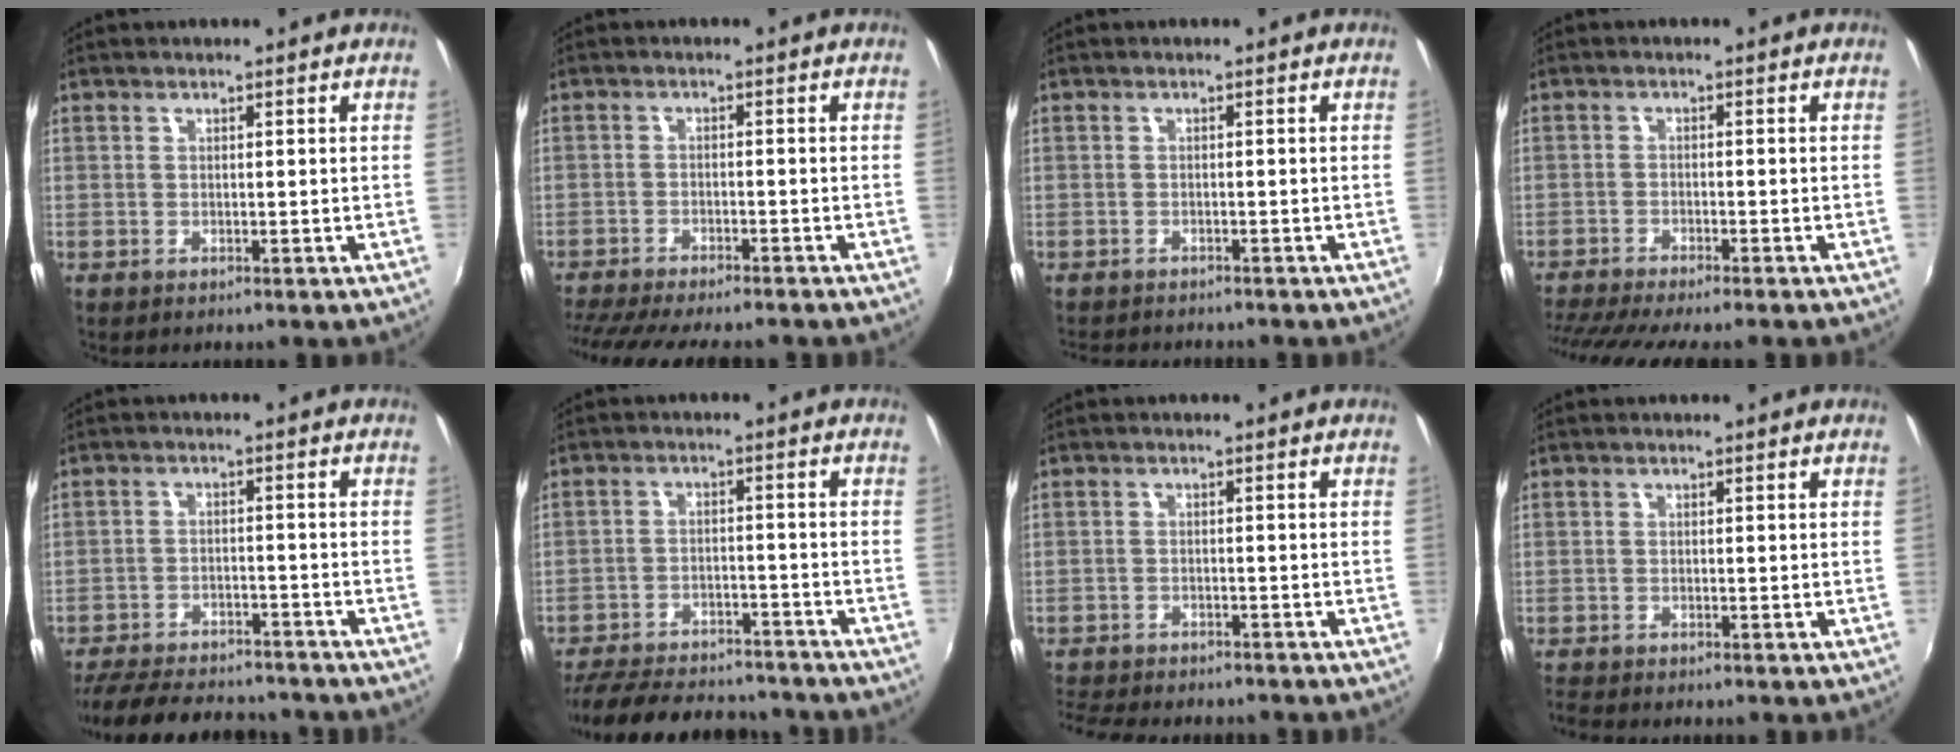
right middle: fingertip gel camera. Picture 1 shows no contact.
{"total": 13.6, "force": [-11.9, 2.1, 6.1], "torque": [-0.134, -0.030, -0.184]}
{"total": 4.4, "force": [-4.1, 0.9, 1.3], "torque": [-0.034, -0.015, -0.064]}
{"total": 9.7, "force": [-8.6, 0.2, 4.5], "torque": [-0.112, -0.033, -0.139]}
{"total": 18.7, "force": [-16.1, 5.8, 7.7], "torque": [-0.167, -0.011, -0.229]}
{"total": 22.0, "force": [-18.8, 7.2, 8.9], "torque": [-0.193, -0.004, -0.259]}
{"total": 9.7, "force": [-8.7, 2.5, 3.4], "torque": [-0.093, -0.020, -0.139]}
{"total": 2.4, "force": [-2.3, 0.3, 0.7], "torque": [-0.021, -0.017, -0.047]}